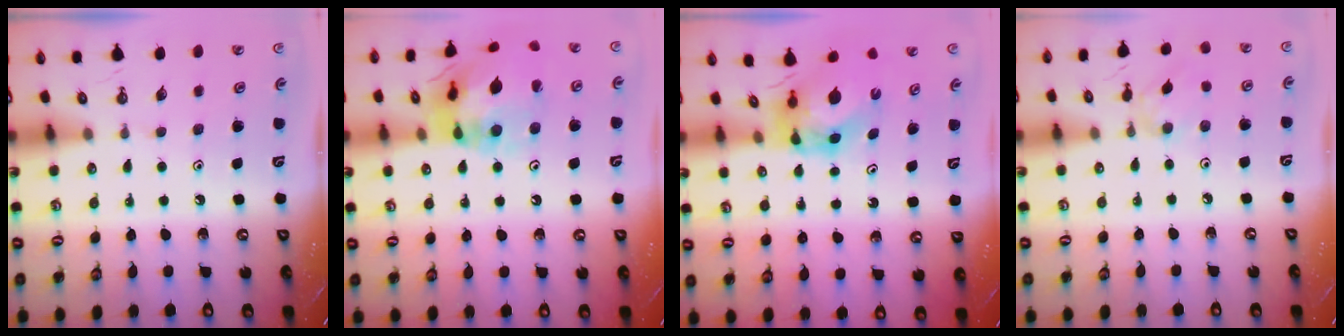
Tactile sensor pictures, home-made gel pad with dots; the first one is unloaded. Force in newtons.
{"total": 20.5, "press": 20.4, "slide": 2.3}
{"total": 6.1, "press": 6.1, "slide": 0.5}
{"total": 2.9, "press": 2.9, "slide": 0.2}